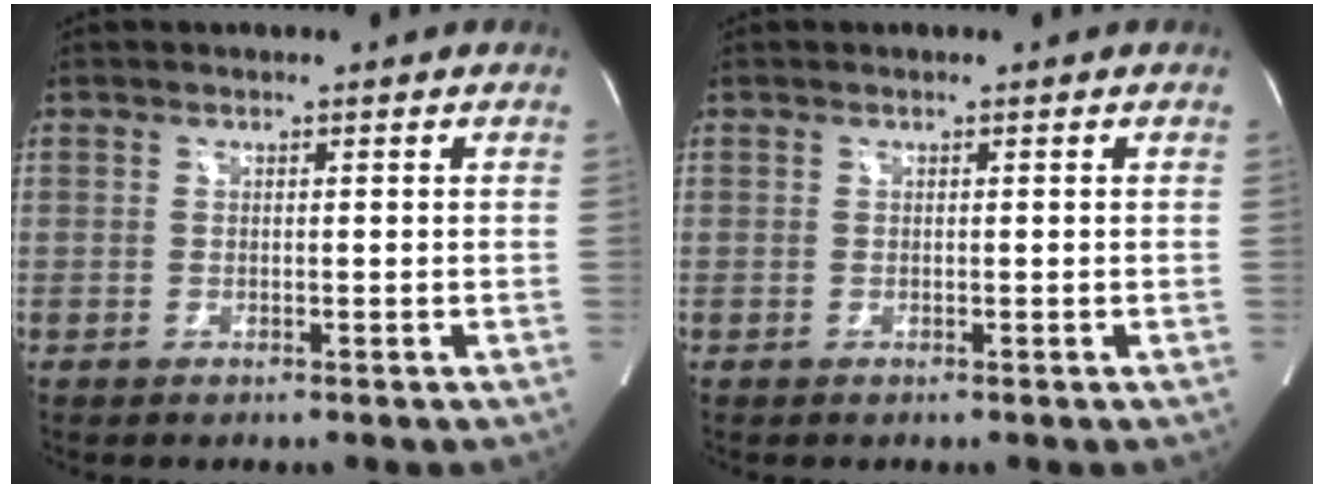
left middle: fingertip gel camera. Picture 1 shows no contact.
{"total": 0.0}